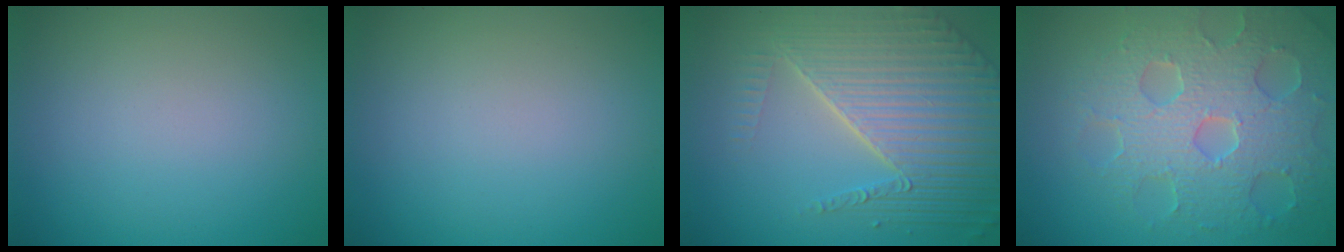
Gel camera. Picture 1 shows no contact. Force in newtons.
{"total": 0.0}
{"total": 8.1, "press": 5.9, "slide": 5.7}
{"total": 7.8, "press": 6.0, "slide": 5.1}